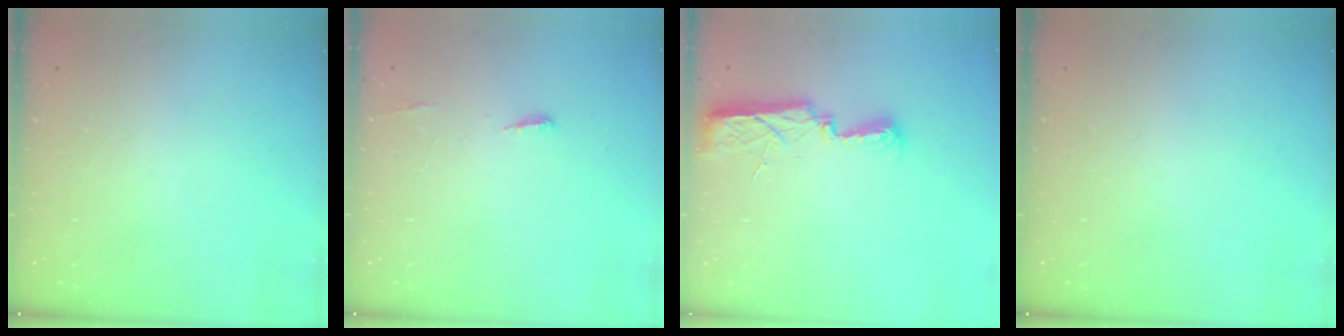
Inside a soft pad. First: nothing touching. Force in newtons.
{"total": 3.7, "press": 3.5, "slide": 1.2}
{"total": 10.7, "press": 9.0, "slide": 5.8}
{"total": 0.0}